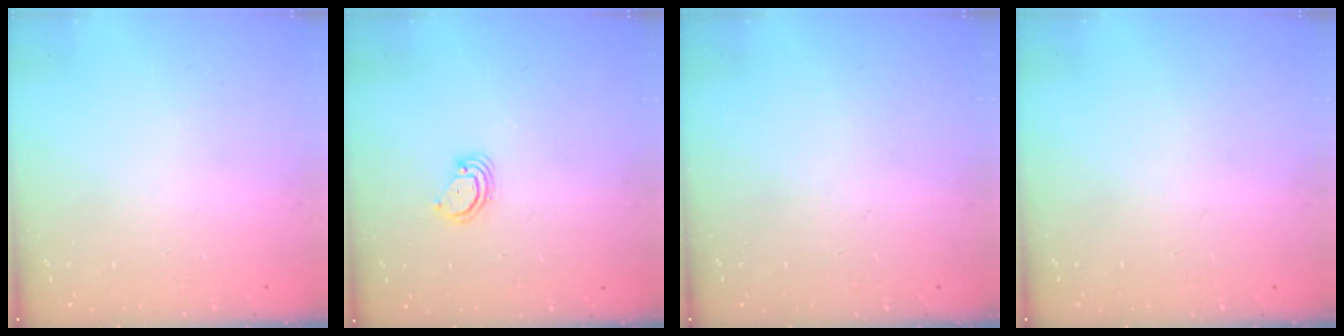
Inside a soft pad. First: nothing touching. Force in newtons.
{"total": 2.9, "press": 2.9, "slide": 0.3}
{"total": 0.0}
{"total": 0.0}